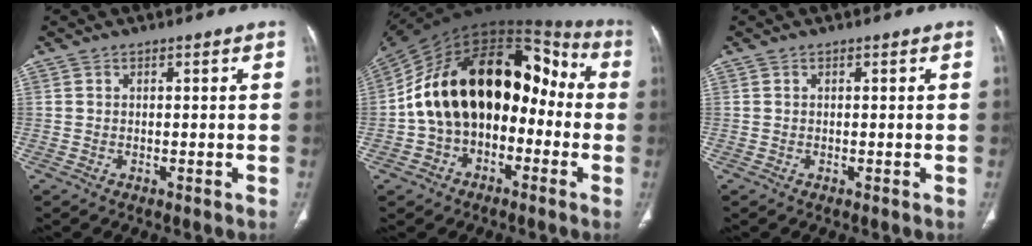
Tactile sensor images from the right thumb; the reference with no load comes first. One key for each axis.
{"total": 24.2, "fx": -1.8, "fy": 15.9, "fz": 18.2, "tx": -0.279, "ty": 0.073, "tz": -0.036}
{"total": 0.0}